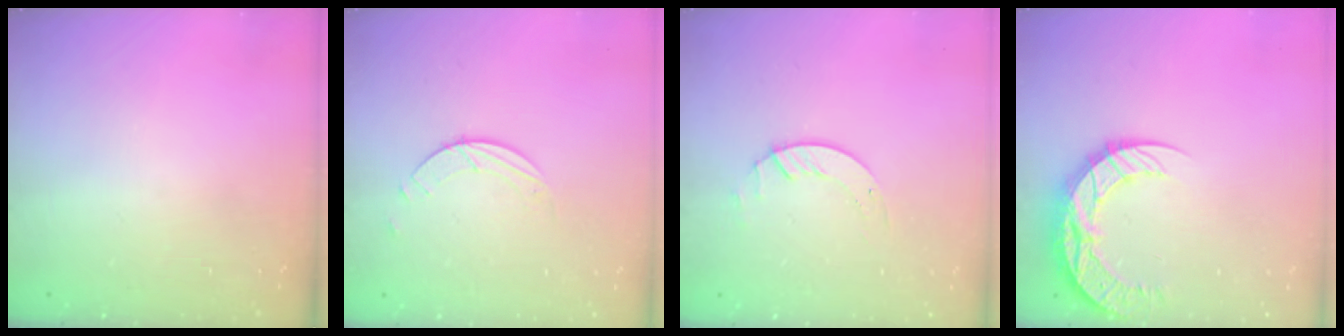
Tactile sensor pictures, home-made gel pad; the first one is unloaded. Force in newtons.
{"total": 1.7, "press": 1.7, "slide": 0.2}
{"total": 2.0, "press": 2.0, "slide": 0.2}
{"total": 11.6, "press": 11.6, "slide": 0.9}